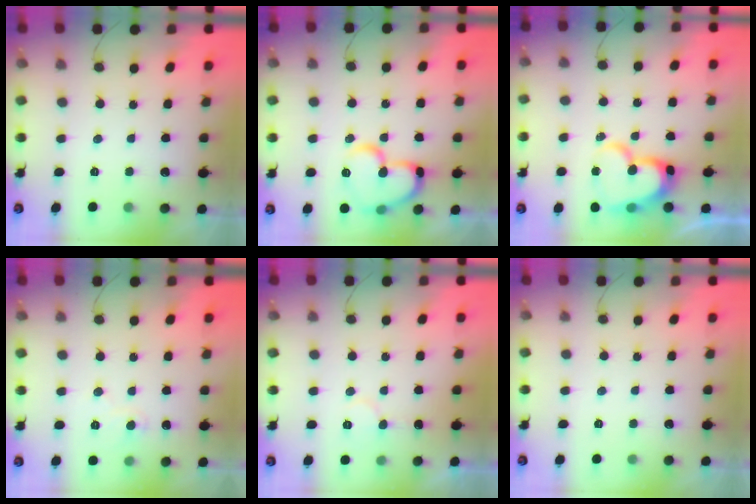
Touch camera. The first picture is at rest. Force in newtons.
{"total": 17.1, "press": 17.0, "slide": 1.6}
{"total": 15.7, "press": 15.6, "slide": 1.1}
{"total": 6.4, "press": 6.4, "slide": 0.5}
{"total": 6.2, "press": 6.2, "slide": 0.6}
{"total": 0.0}